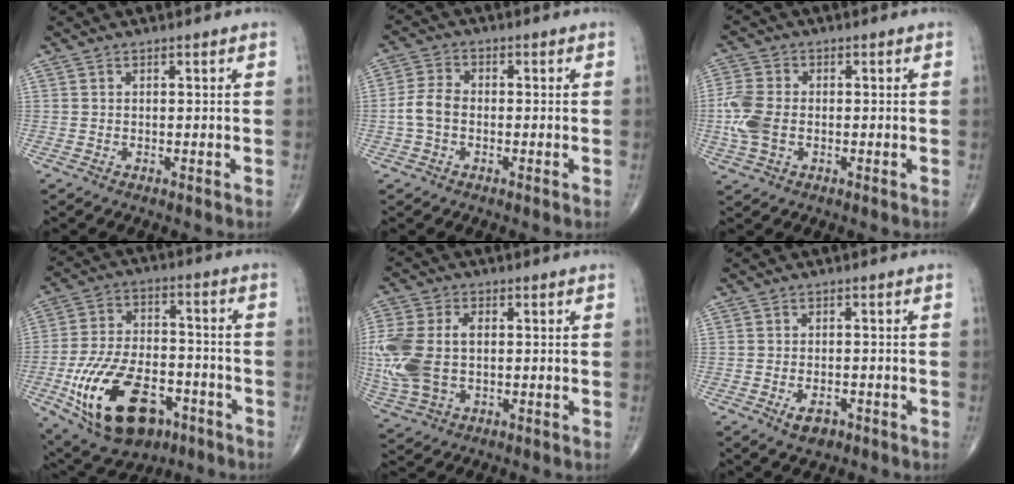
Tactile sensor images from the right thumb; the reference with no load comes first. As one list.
[{"total": 4.9, "force": [-1.0, 3.4, 3.4], "torque": [-0.071, 0.017, -0.026]}, {"total": 7.5, "force": [-1.0, 5.1, 5.5], "torque": [-0.136, 0.006, -0.024]}, {"total": 21.7, "force": [-9.2, 12.3, 15.4], "torque": [-0.267, 0.041, -0.141]}, {"total": 15.7, "force": [-0.1, 10.2, 12.0], "torque": [-0.305, 0.003, 0.005]}, {"total": 3.6, "force": [-1.8, 2.0, 2.4], "torque": [-0.038, 0.004, -0.027]}]